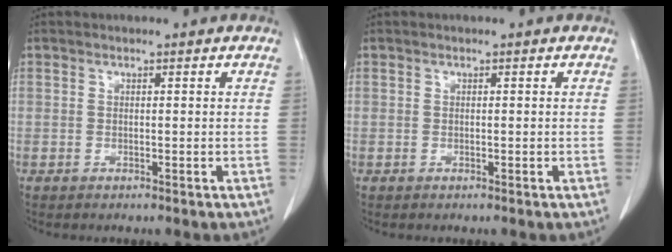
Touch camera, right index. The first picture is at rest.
{"total": 0.0}